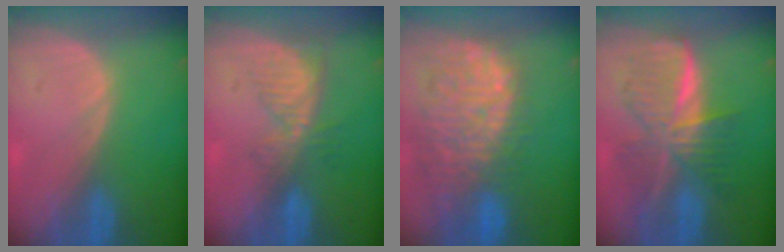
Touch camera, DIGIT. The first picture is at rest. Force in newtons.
{"total": 5.6, "press": 5.1, "slide": 2.4}
{"total": 13.6, "press": 11.4, "slide": 7.4}
{"total": 9.4, "press": 9.4, "slide": 0.7}